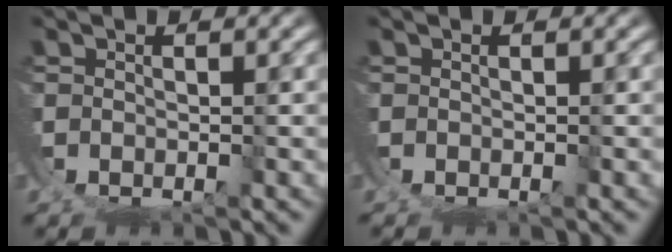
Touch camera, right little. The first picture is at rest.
{"total": 0.0}